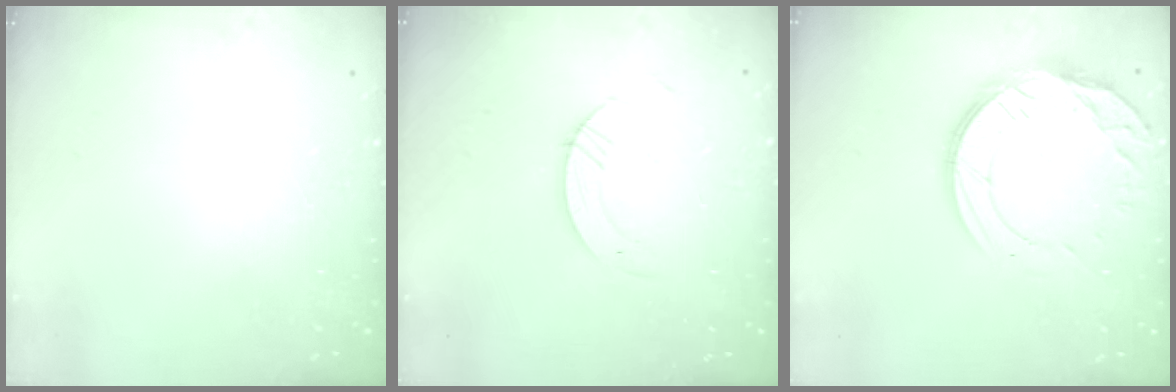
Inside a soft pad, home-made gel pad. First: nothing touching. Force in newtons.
{"total": 3.7, "press": 3.7, "slide": 0.3}
{"total": 15.5, "press": 15.5, "slide": 1.1}